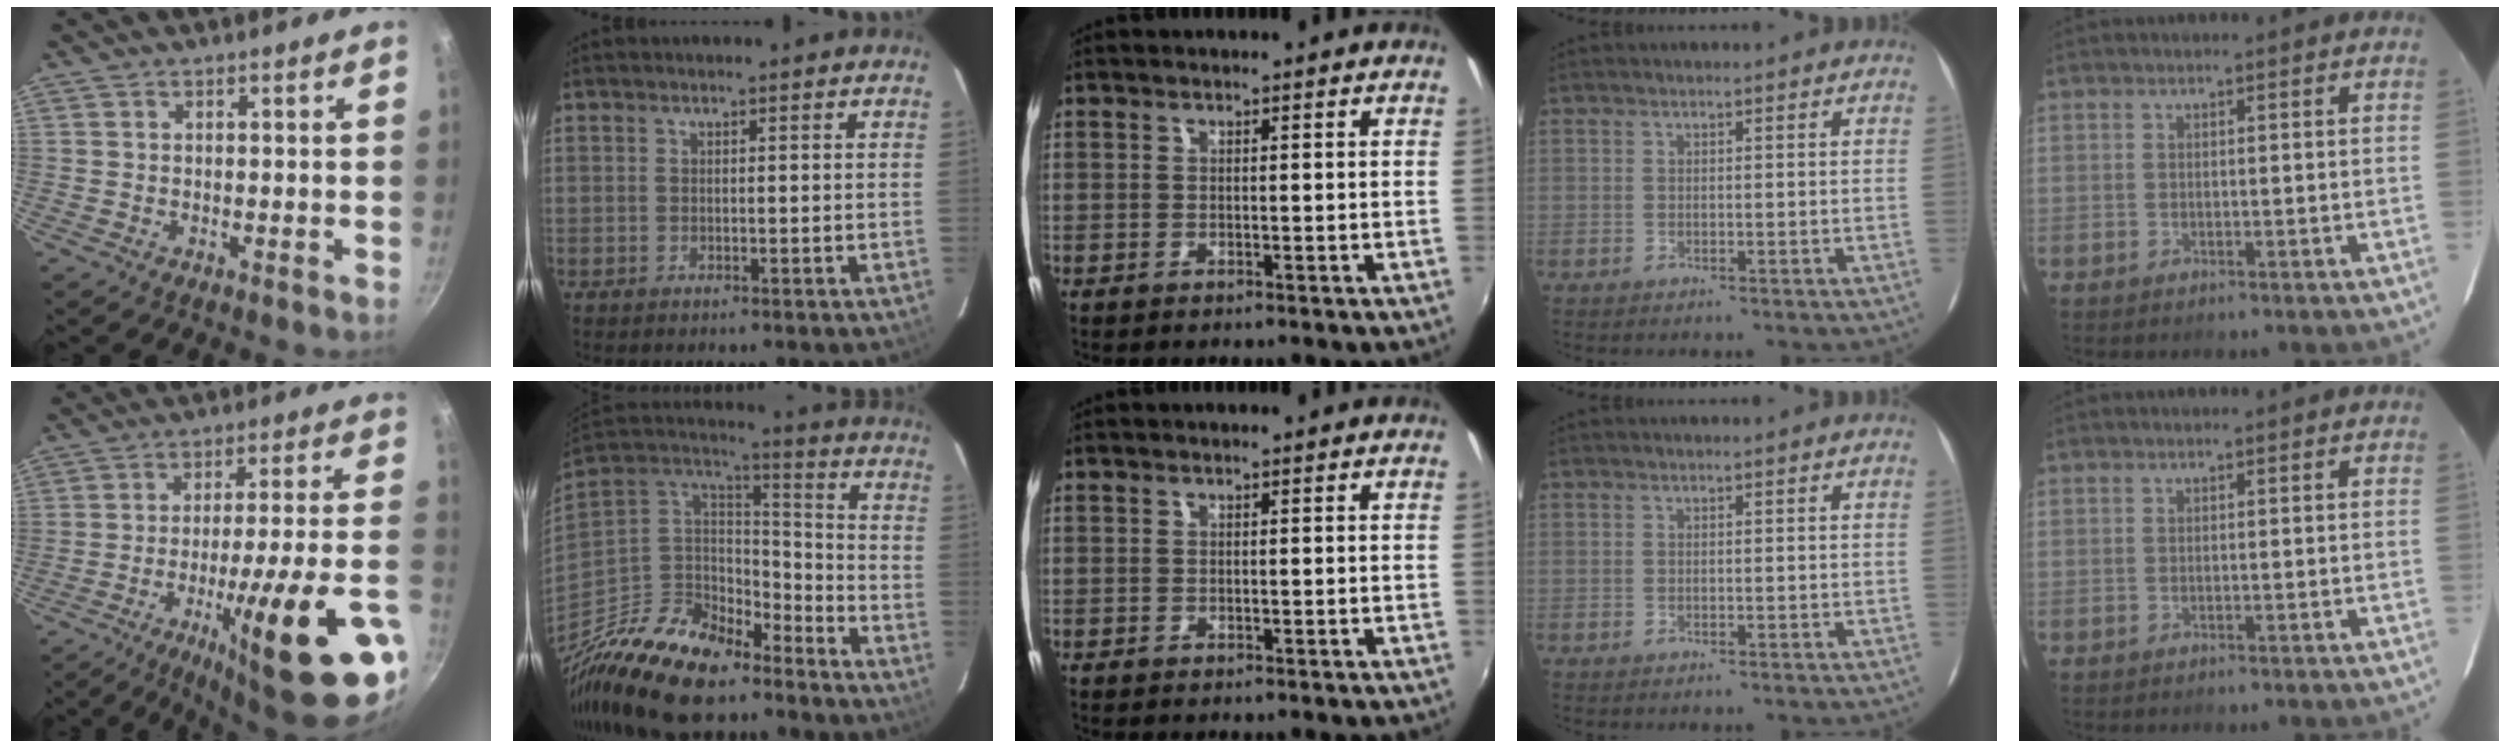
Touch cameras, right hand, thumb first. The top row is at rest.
{"thumb": {"total": 26.5, "force": [-11.0, 4.5, 23.7], "torque": [-0.314, 0.032, -0.159]}, "index": {"total": 22.9, "force": [-16.6, 10.5, 11.7], "torque": [-0.271, 0.002, -0.283]}}